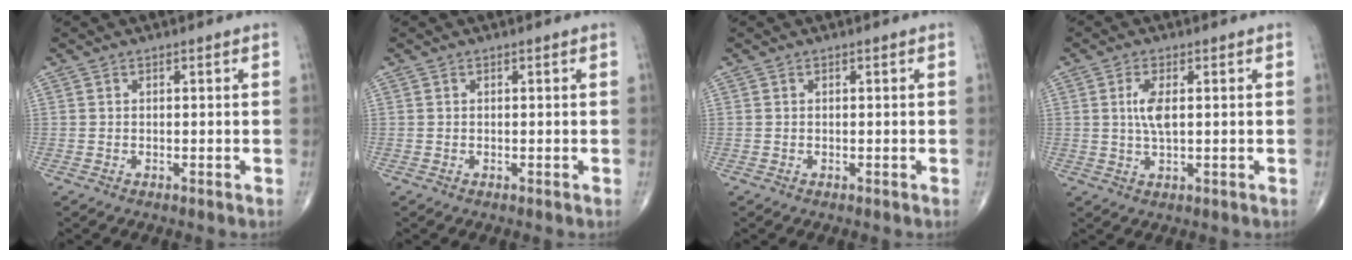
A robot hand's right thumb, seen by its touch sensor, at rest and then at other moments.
{"total": 0.0}
{"total": 0.0}
{"total": 4.6, "force": [0.8, 1.8, 4.2], "torque": [-0.090, -0.003, 0.017]}